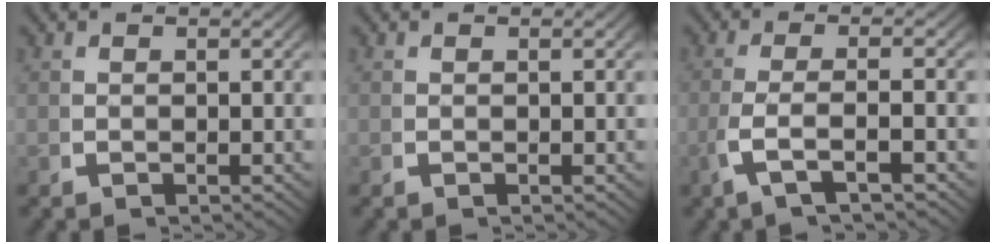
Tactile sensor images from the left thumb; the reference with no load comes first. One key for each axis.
{"total": 0.0}
{"total": 4.0, "fx": -1.1, "fy": 1.2, "fz": 3.7, "tx": -0.097, "ty": -0.002, "tz": -0.019}